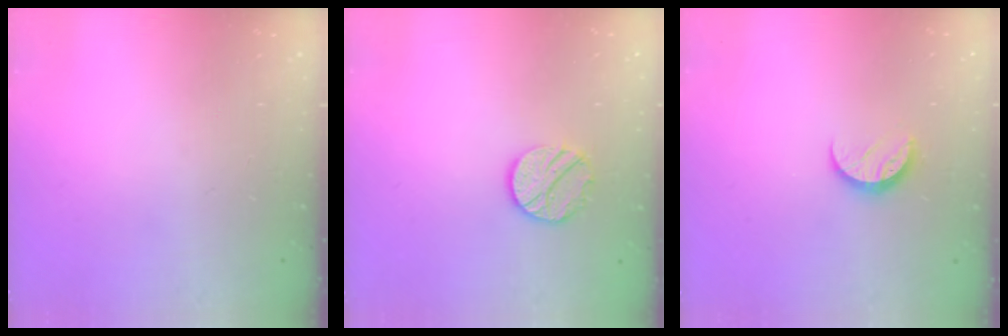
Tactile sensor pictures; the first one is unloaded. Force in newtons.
{"total": 10.1, "press": 10.1, "slide": 0.4}
{"total": 7.5, "press": 7.4, "slide": 0.9}